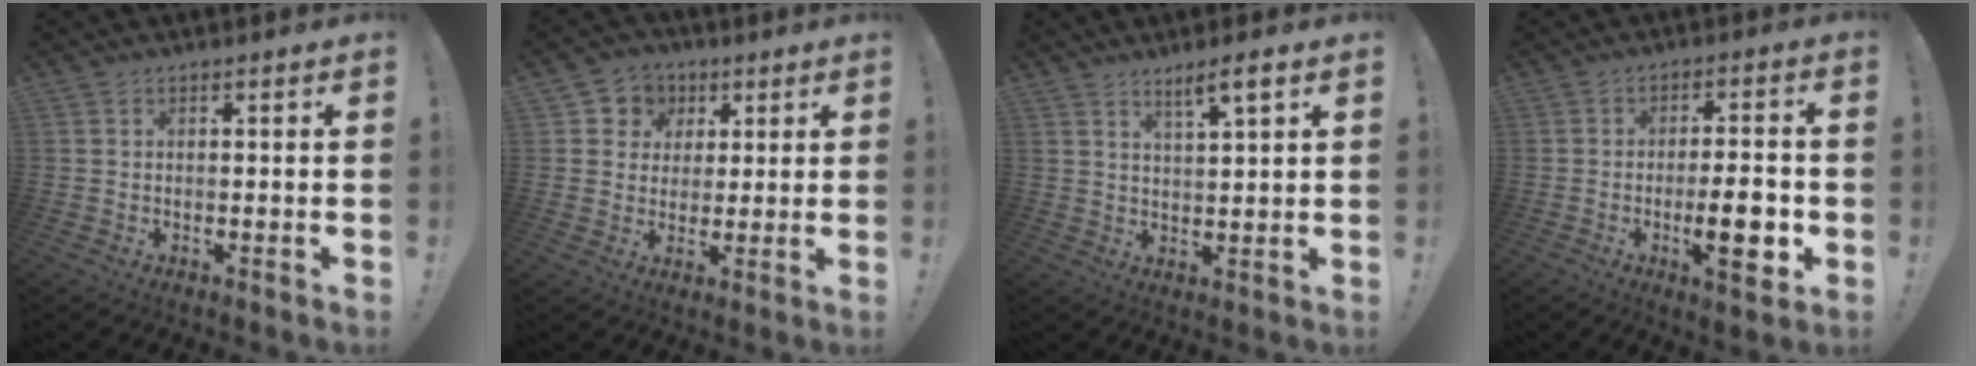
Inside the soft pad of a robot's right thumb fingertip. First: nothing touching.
{"total": 7.2, "force": [1.5, 6.9, 1.4], "torque": [-0.016, -0.006, 0.033]}
{"total": 5.4, "force": [3.8, 0.5, 3.8], "torque": [-0.056, -0.021, 0.060]}
{"total": 11.5, "force": [-3.4, 2.9, 10.6], "torque": [-0.156, 0.000, -0.057]}